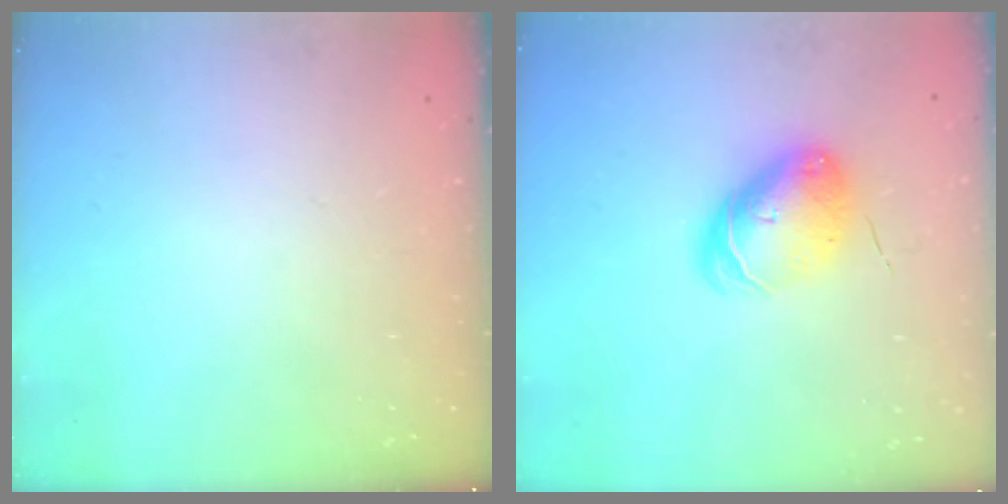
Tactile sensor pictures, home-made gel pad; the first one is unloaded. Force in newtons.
{"total": 8.8, "press": 8.7, "slide": 1.2}